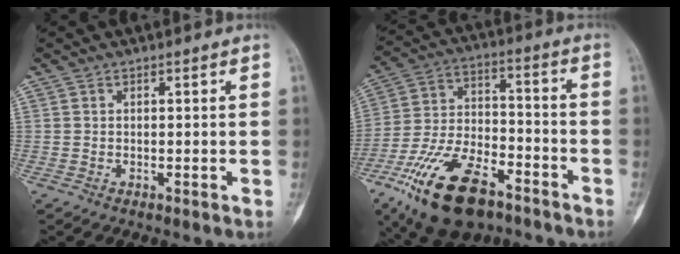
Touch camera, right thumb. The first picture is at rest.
{"total": 20.5, "force": [-12.1, 9.7, 13.4], "torque": [-0.257, 0.052, -0.215]}